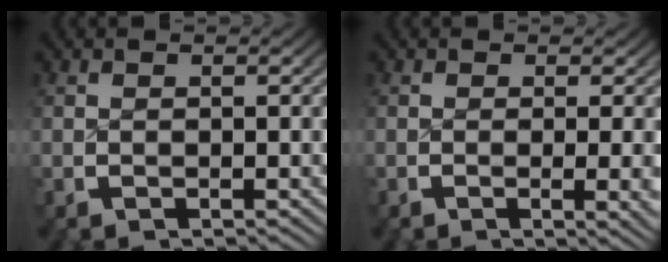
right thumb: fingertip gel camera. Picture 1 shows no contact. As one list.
[{"total": 3.0, "force": [-0.4, 0.6, 2.9], "torque": [-0.039, -0.003, -0.007]}]